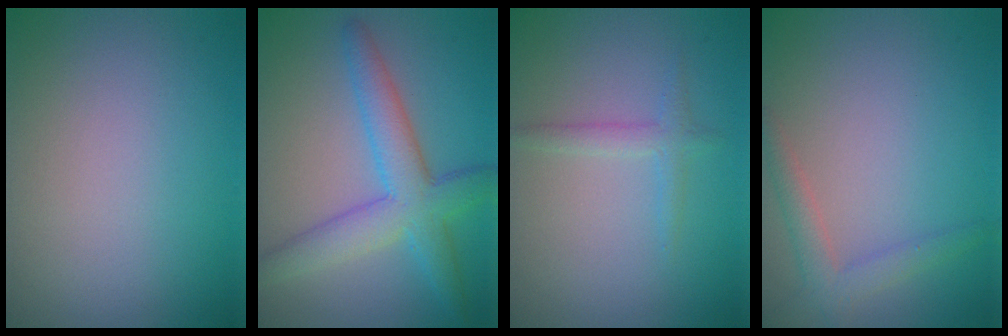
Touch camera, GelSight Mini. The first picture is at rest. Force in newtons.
{"total": 5.4, "press": 5.4, "slide": 0.1}
{"total": 1.5, "press": 1.5, "slide": 0.0}
{"total": 2.3, "press": 2.3, "slide": 0.1}